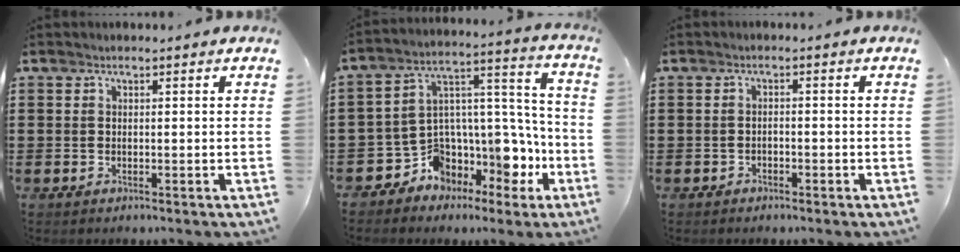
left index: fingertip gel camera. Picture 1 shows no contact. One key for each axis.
{"total": 8.4, "fx": -4.7, "fy": 6.0, "fz": 3.5, "tx": -0.070, "ty": -0.014, "tz": -0.074}
{"total": 1.1, "fx": -1.1, "fy": 0.4, "fz": 0.1, "tx": -0.008, "ty": 0.001, "tz": -0.023}